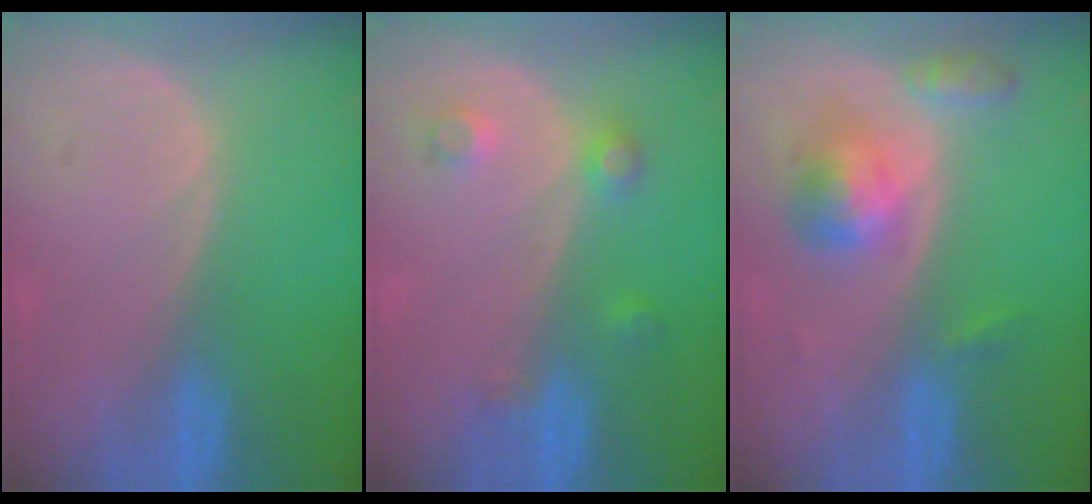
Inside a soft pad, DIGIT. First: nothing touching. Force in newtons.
{"total": 3.5, "press": 3.1, "slide": 1.5}
{"total": 5.2, "press": 4.9, "slide": 1.7}